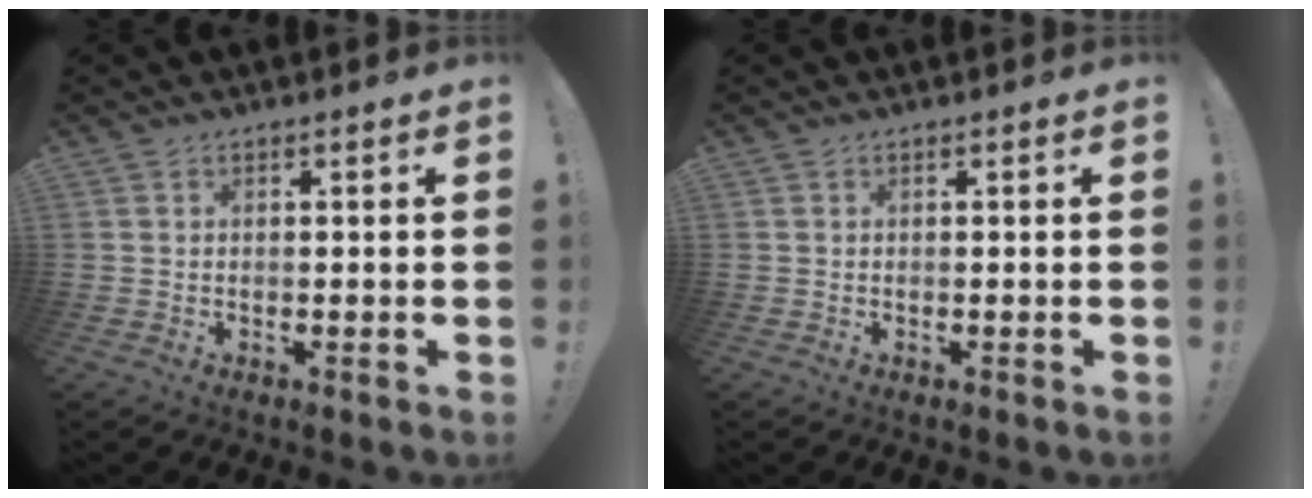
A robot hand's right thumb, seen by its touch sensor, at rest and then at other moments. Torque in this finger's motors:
{"motor_torque": [0.00, 0.00, -0.03, 0.08, 0.00]}